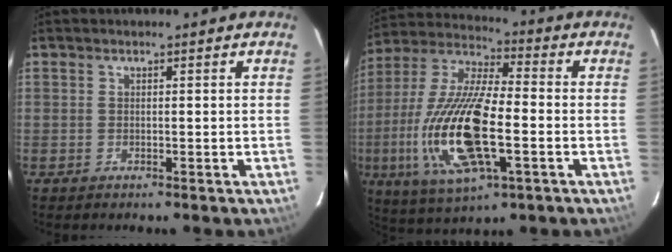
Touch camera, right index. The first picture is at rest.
{"total": 21.1, "force": [-4.9, 7.2, 19.2], "torque": [-0.402, -0.017, -0.095]}